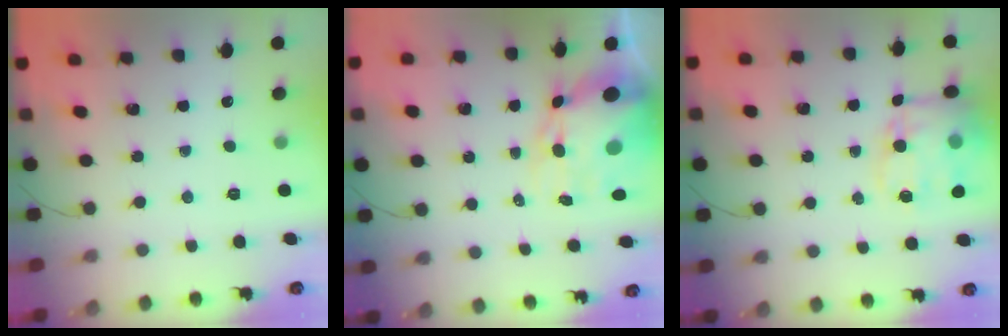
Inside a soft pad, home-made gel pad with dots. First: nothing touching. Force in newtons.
{"total": 12.9, "press": 12.5, "slide": 3.2}
{"total": 16.6, "press": 16.2, "slide": 3.5}